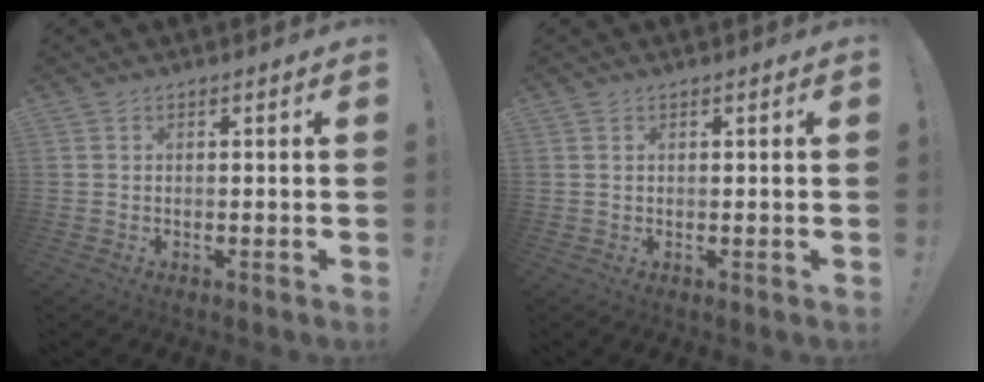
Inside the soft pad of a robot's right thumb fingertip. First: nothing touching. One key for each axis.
{"total": 0.9, "fx": 0.6, "fy": 0.6, "fz": 0.3, "tx": -0.006, "ty": 0.001, "tz": 0.011}